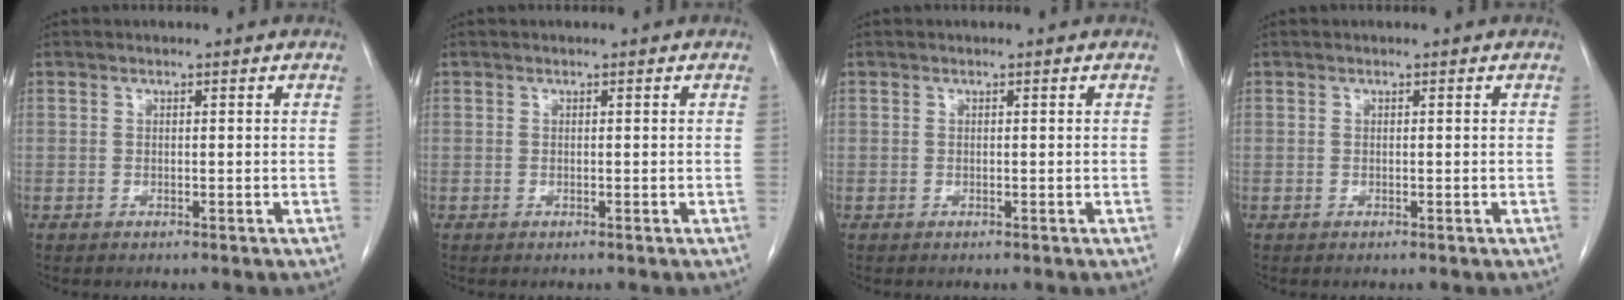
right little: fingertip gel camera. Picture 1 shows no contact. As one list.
[{"total": 0.0}, {"total": 0.0}, {"total": 0.0}]